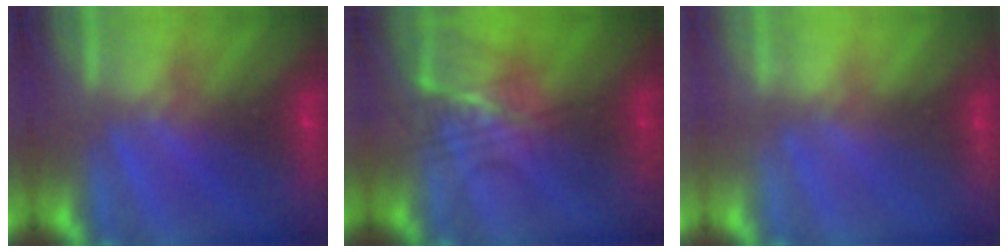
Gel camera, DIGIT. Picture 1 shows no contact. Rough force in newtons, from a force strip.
{"total": 2.4}
{"total": 2.2}